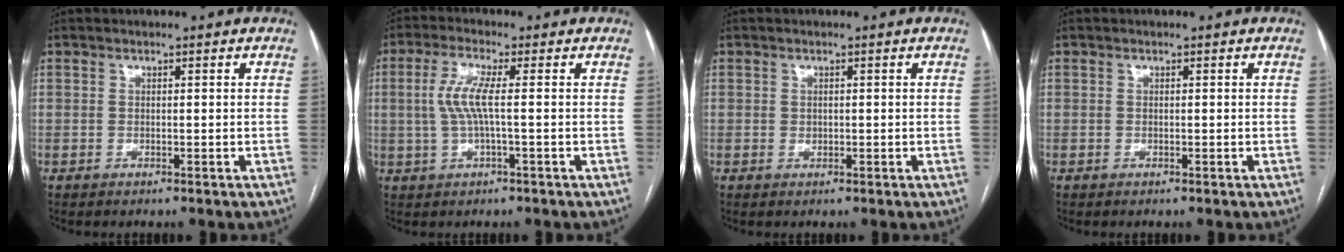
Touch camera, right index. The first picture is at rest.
{"total": 5.2, "force": [0.3, 0.6, 5.2], "torque": [-0.116, 0.009, 0.004]}
{"total": 0.7, "force": [0.0, 0.6, 0.3], "torque": [-0.002, 0.001, 0.002]}
{"total": 0.0}